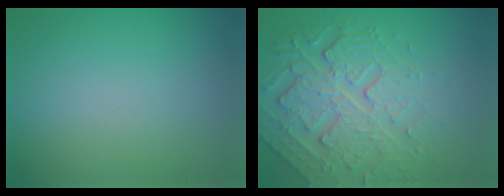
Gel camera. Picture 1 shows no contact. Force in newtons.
{"total": 5.0, "press": 4.5, "slide": 2.1}